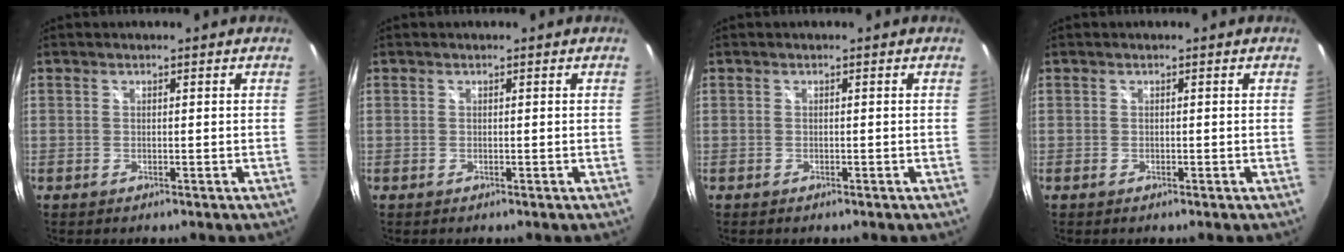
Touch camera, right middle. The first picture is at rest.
{"total": 0.0}
{"total": 0.0}
{"total": 0.0}